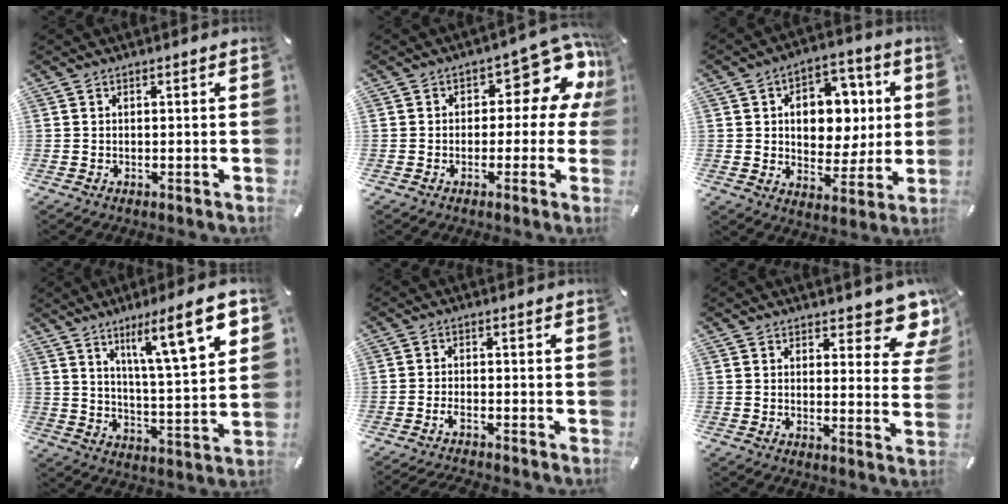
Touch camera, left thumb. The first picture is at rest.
{"total": 11.3, "force": [4.8, 6.3, 8.0], "torque": [-0.093, -0.039, 0.079]}
{"total": 11.4, "force": [2.2, 9.3, 6.3], "torque": [-0.086, -0.004, 0.043]}
{"total": 16.0, "force": [8.9, 3.2, 12.9], "torque": [-0.190, -0.048, 0.134]}
{"total": 2.7, "force": [-2.3, 0.5, 1.3], "torque": [-0.029, 0.008, -0.046]}
{"total": 5.7, "force": [4.3, 2.8, 2.6], "torque": [-0.013, -0.031, 0.070]}